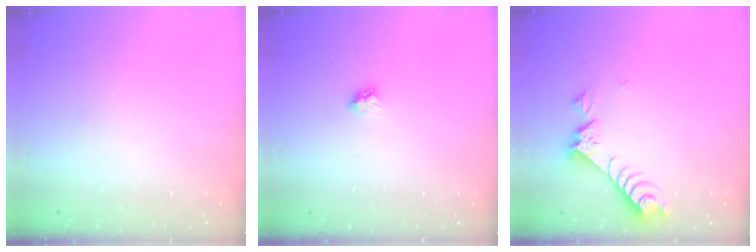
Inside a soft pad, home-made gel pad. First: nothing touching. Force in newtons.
{"total": 2.8, "press": 2.8, "slide": 0.3}
{"total": 7.4, "press": 7.4, "slide": 0.4}